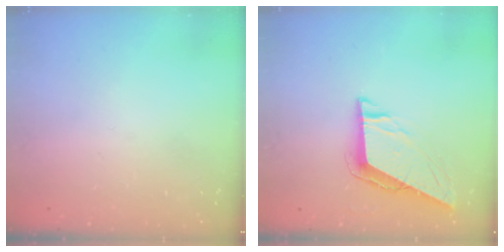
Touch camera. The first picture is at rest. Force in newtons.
{"total": 7.5, "press": 7.5, "slide": 0.3}